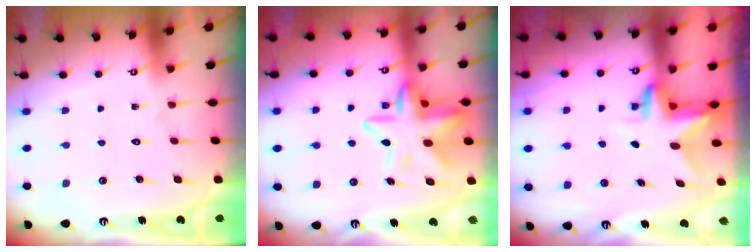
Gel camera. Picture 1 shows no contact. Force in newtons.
{"total": 14.3, "press": 14.2, "slide": 1.6}
{"total": 3.2, "press": 3.2, "slide": 0.2}